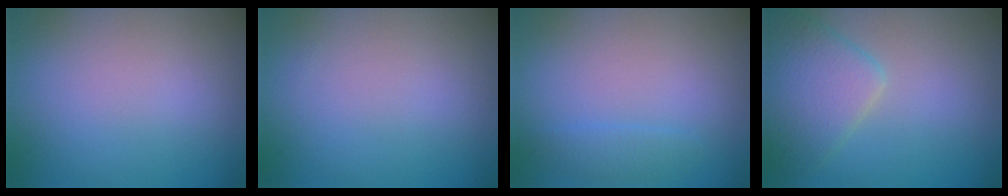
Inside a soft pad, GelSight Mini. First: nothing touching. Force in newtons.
{"total": 0.0}
{"total": 1.3, "press": 1.3, "slide": 0.1}
{"total": 4.2, "press": 4.2, "slide": 0.3}